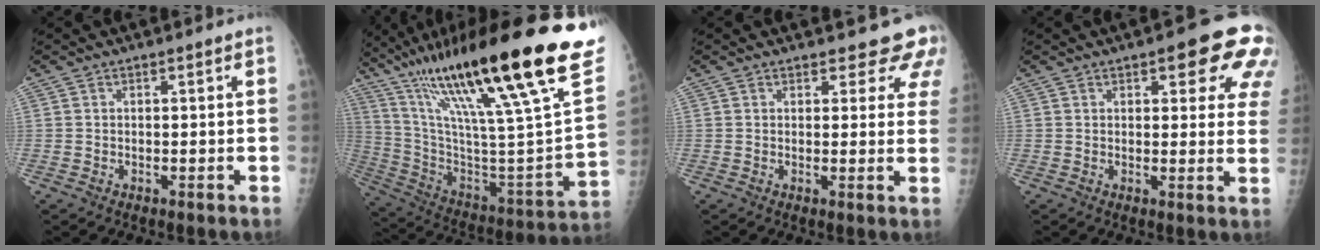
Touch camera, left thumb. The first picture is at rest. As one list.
[{"total": 40.9, "force": [24.0, 6.5, 32.4], "torque": [-0.427, -0.049, 0.396]}, {"total": 6.9, "force": [6.0, 3.1, 1.6], "torque": [0.029, -0.027, 0.048]}, {"total": 11.4, "force": [5.7, 4.6, 8.8], "torque": [-0.057, -0.018, 0.058]}]